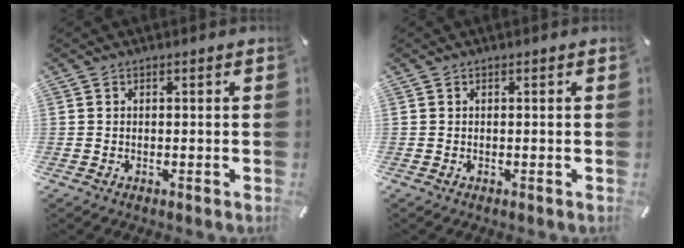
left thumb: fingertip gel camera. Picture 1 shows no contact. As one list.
[{"total": 0.0}]